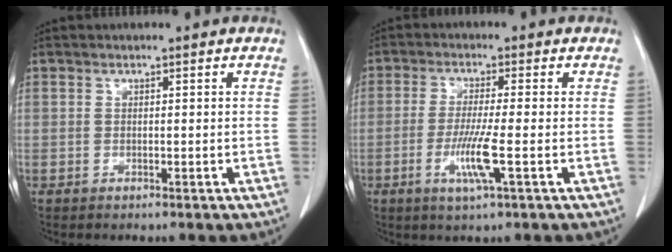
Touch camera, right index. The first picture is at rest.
{"total": 6.1, "force": [-1.9, -0.4, 5.8], "torque": [-0.115, -0.016, -0.039]}